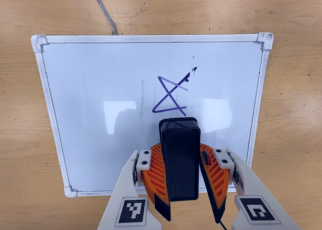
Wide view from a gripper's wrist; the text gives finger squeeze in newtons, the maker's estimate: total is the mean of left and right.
{"total": 10.0, "left": 10.2, "right": 9.8}